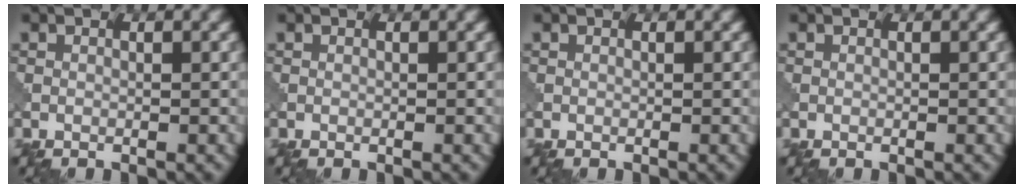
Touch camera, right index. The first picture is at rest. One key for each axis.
{"total": 0.0}
{"total": 0.0}
{"total": 0.0}